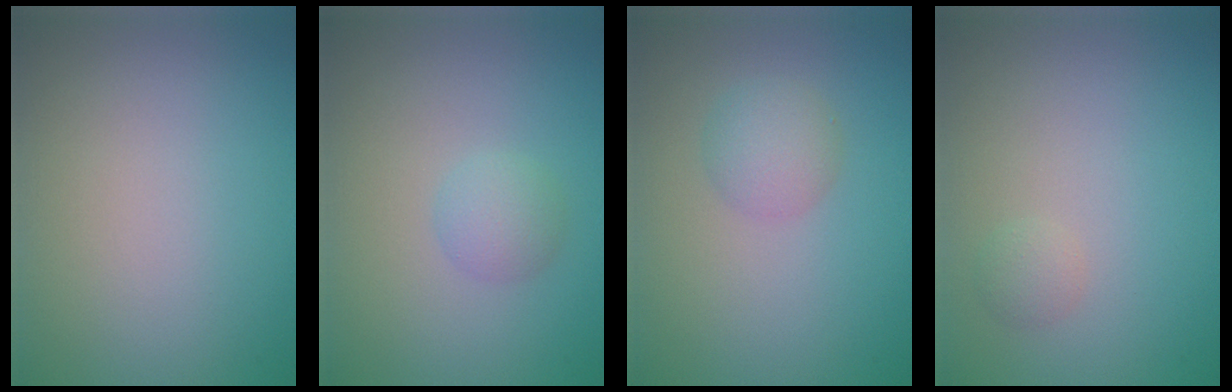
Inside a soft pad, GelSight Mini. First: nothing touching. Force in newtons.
{"total": 1.8, "press": 1.8, "slide": 0.2}
{"total": 2.3, "press": 2.3, "slide": 0.0}
{"total": 1.0, "press": 1.0, "slide": 0.1}